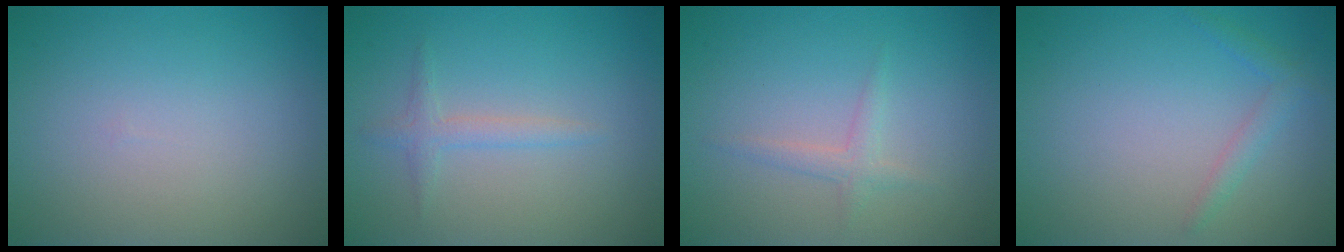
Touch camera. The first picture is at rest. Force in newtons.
{"total": 1.5, "press": 1.5, "slide": 0.1}
{"total": 1.3, "press": 1.3, "slide": 0.0}
{"total": 1.4, "press": 1.4, "slide": 0.1}